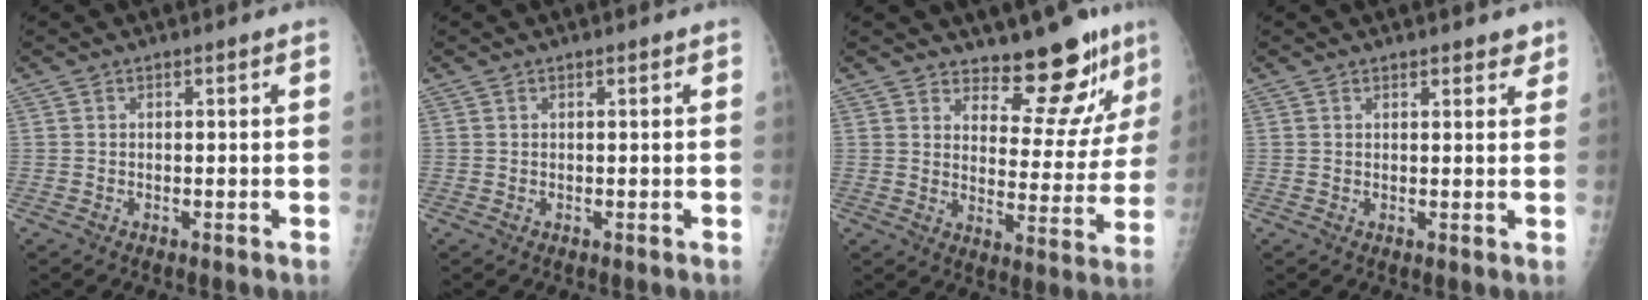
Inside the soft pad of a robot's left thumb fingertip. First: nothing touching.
{"total": 0.0}
{"total": 12.0, "force": [10.2, 3.9, 4.9], "torque": [-0.028, -0.095, 0.142]}
{"total": 2.8, "force": [2.3, 1.1, 1.3], "torque": [0.006, -0.009, 0.024]}